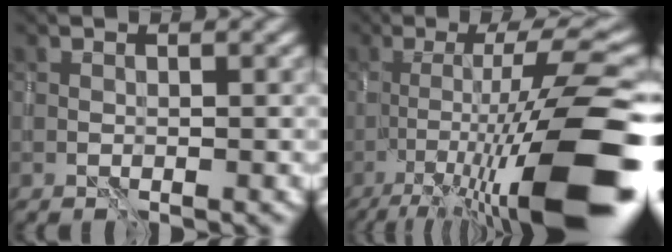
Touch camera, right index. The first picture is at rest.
{"total": 15.1, "force": [-6.3, 2.3, 13.6], "torque": [-0.209, 0.014, -0.091]}